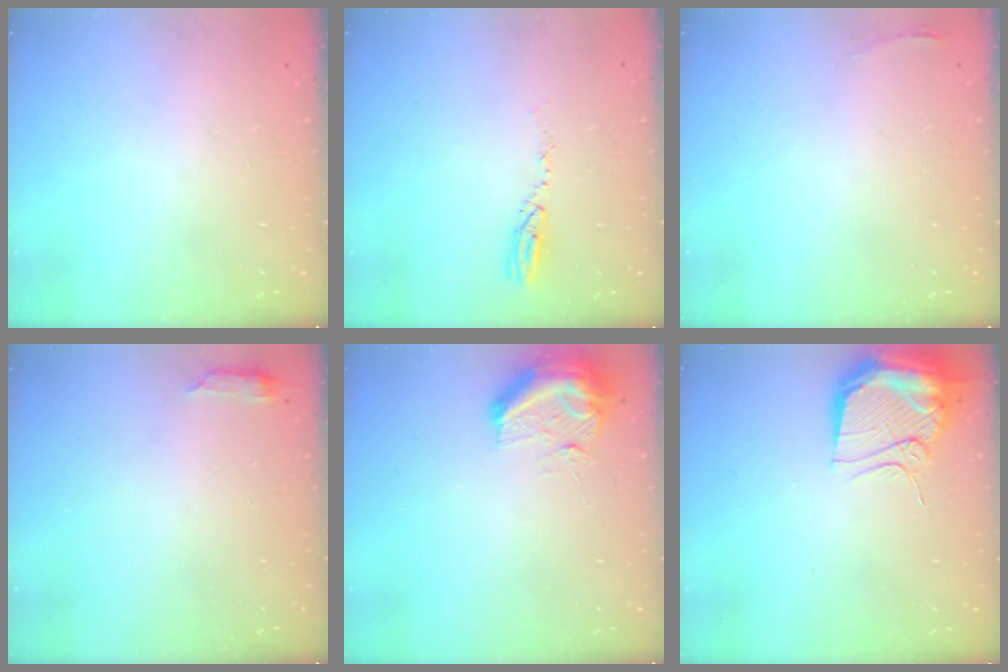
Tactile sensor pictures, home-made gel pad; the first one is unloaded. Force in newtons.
{"total": 4.3, "press": 4.2, "slide": 0.5}
{"total": 3.1, "press": 2.7, "slide": 1.5}
{"total": 3.4, "press": 3.3, "slide": 0.5}
{"total": 10.3, "press": 10.2, "slide": 1.7}
{"total": 12.2, "press": 12.1, "slide": 1.2}